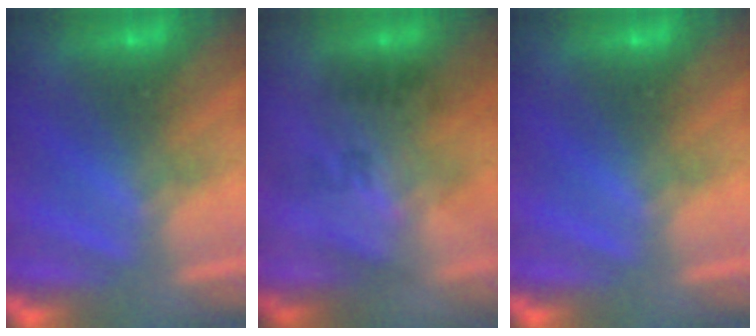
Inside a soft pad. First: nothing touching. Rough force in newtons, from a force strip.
{"total": 2.4}
{"total": 0.0}